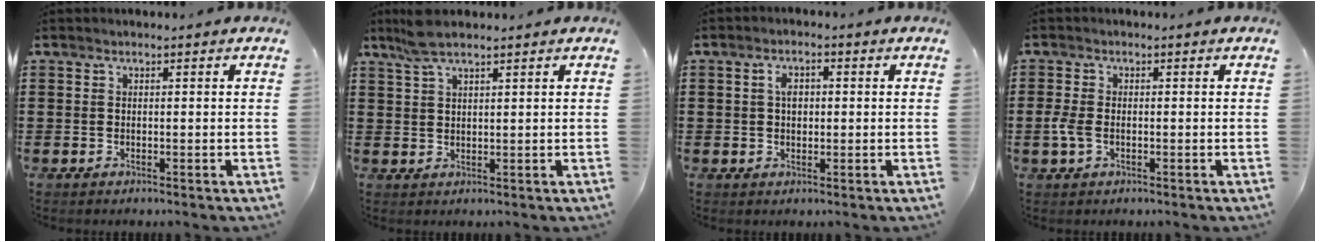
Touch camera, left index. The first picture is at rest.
{"total": 4.1, "force": [3.0, 0.9, 2.7], "torque": [-0.058, 0.005, 0.056]}
{"total": 2.8, "force": [0.4, 1.6, 2.2], "torque": [-0.046, 0.010, 0.006]}
{"total": 3.0, "force": [-0.7, 1.6, 2.4], "torque": [-0.067, -0.007, -0.016]}